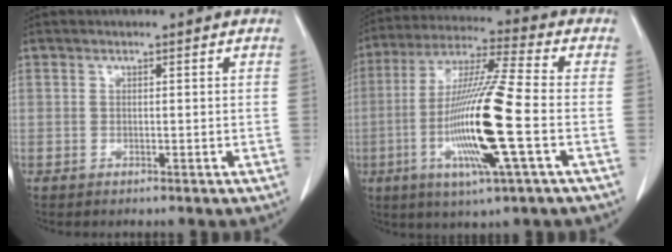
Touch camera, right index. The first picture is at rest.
{"total": 16.7, "force": [-3.9, 0.1, 16.3], "torque": [-0.326, -0.013, -0.080]}